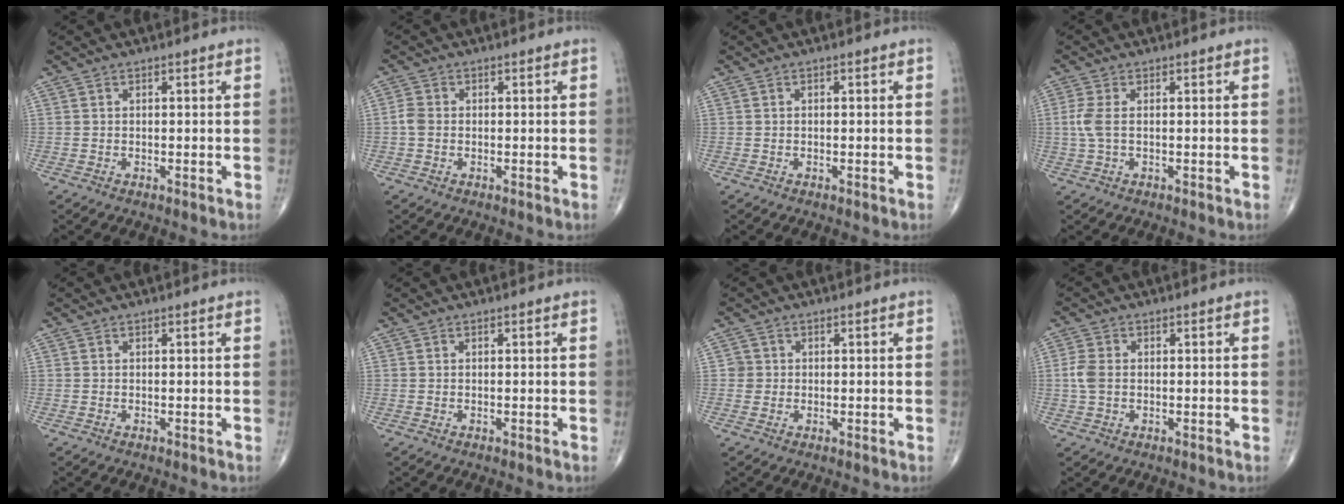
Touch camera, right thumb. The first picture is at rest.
{"total": 2.2, "force": [-0.3, 1.7, 1.3], "torque": [-0.027, 0.004, -0.011]}
{"total": 0.0}
{"total": 3.3, "force": [0.1, 1.4, 3.0], "torque": [-0.090, 0.001, 0.001]}
{"total": 0.0}
{"total": 0.0}
{"total": 2.0, "force": [0.1, 2.0, 0.0], "torque": [0.014, 0.005, -0.001]}
{"total": 3.4, "force": [-0.1, 2.3, 2.5], "torque": [-0.066, 0.005, -0.007]}